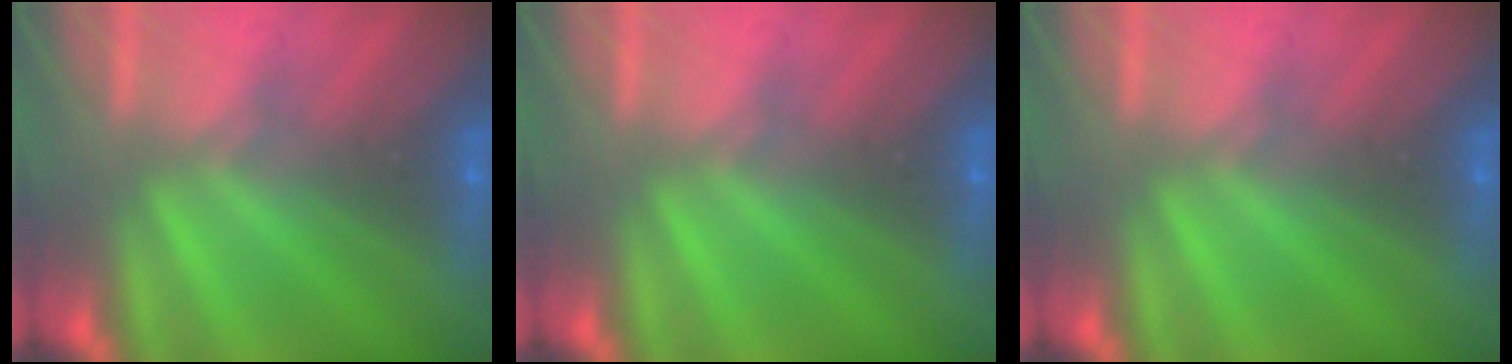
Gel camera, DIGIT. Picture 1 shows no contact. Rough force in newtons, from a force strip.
{"total": 0.0}
{"total": 0.0}